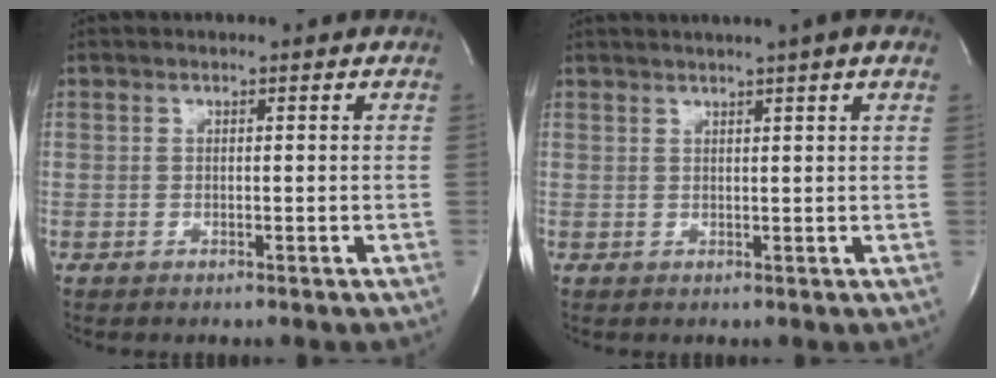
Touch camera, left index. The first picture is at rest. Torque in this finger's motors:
{"motor_torque": [0.15, -0.31, 0.52, 0.12]}